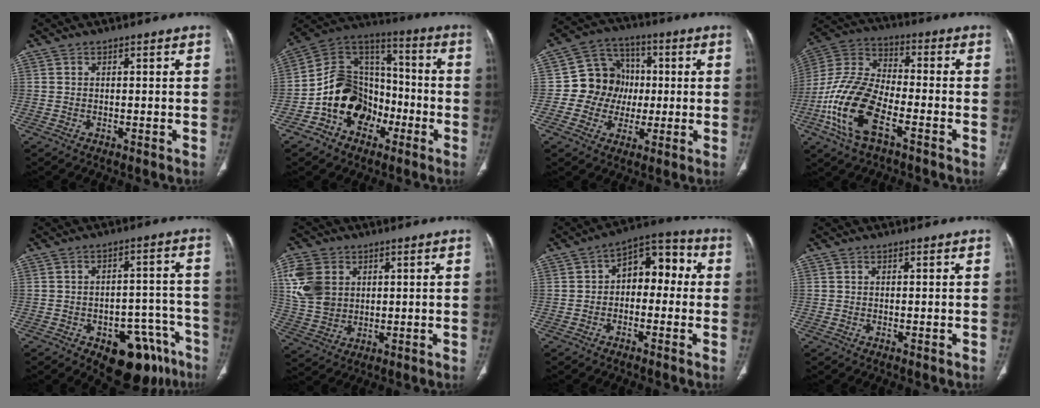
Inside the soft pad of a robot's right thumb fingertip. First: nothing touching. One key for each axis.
{"total": 16.1, "fx": -6.0, "fy": 12.3, "fz": 8.5, "tx": -0.108, "ty": 0.075, "tz": -0.111}
{"total": 11.4, "fx": -0.2, "fy": 10.4, "fz": 4.6, "tx": -0.027, "ty": 0.023, "tz": -0.010}
{"total": 17.1, "fx": -6.9, "fy": 7.9, "fz": 13.5, "tx": -0.285, "ty": 0.029, "tz": -0.137}
{"total": 15.5, "fx": -8.9, "fy": 8.1, "fz": 9.8, "tx": -0.065, "ty": 0.062, "tz": -0.113}
{"total": 10.8, "fx": 3.0, "fy": 8.5, "fz": 6.0, "tx": -0.112, "ty": -0.006, "tz": 0.065}
{"total": 9.8, "fx": 0.5, "fy": 6.2, "fz": 7.5, "tx": -0.064, "ty": 0.039, "tz": -0.009}
{"total": 0.0}